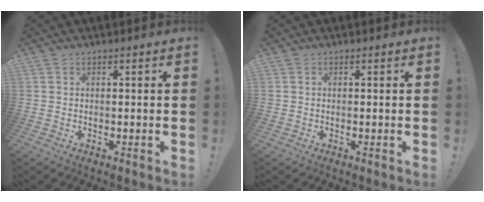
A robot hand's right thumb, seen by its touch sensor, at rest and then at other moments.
{"total": 0.5, "force": [0.1, -0.3, 0.4], "torque": [-0.007, -0.002, 0.000]}